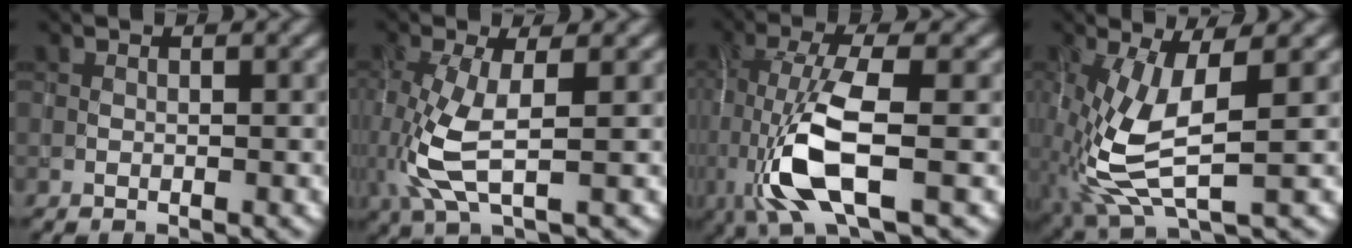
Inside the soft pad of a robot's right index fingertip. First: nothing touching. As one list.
[{"total": 5.8, "force": [-0.5, 2.2, 5.4], "torque": [-0.143, -0.012, -0.007]}, {"total": 8.0, "force": [-2.3, 2.3, 7.3], "torque": [-0.167, -0.002, -0.048]}, {"total": 8.3, "force": [-1.3, 3.3, 7.6], "torque": [-0.195, -0.008, -0.025]}]